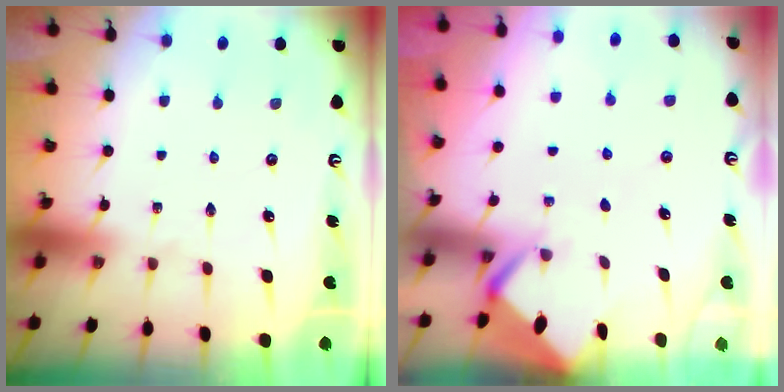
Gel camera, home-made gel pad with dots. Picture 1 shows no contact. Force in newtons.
{"total": 2.9, "press": 2.9, "slide": 0.4}